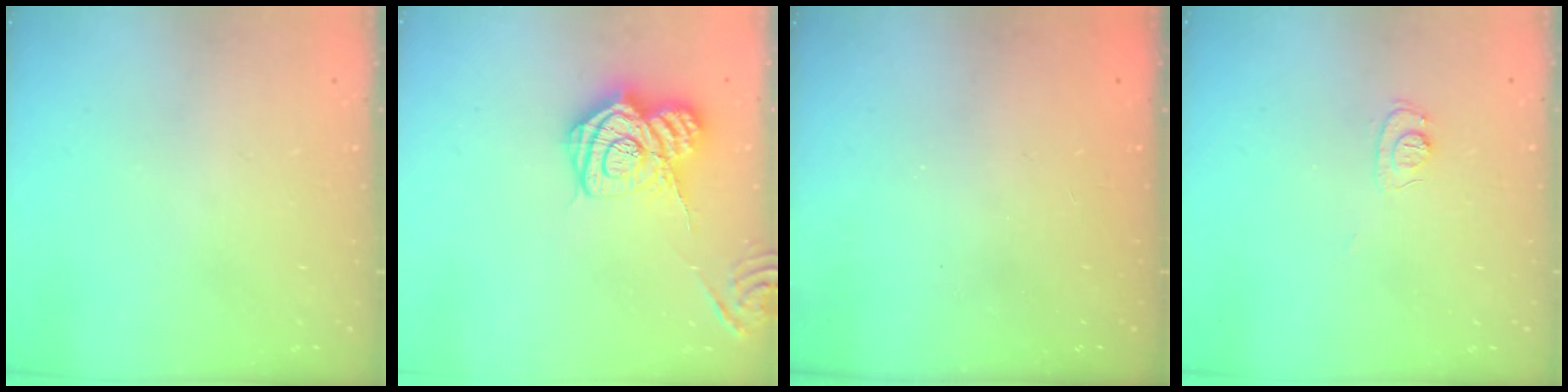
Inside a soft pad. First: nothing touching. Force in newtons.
{"total": 15.8, "press": 15.8, "slide": 1.0}
{"total": 2.3, "press": 2.2, "slide": 0.8}
{"total": 7.3, "press": 7.2, "slide": 0.8}